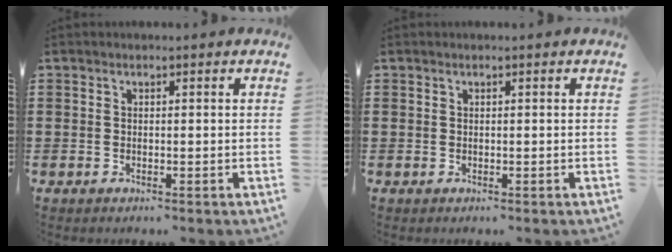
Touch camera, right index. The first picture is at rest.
{"total": 0.0}